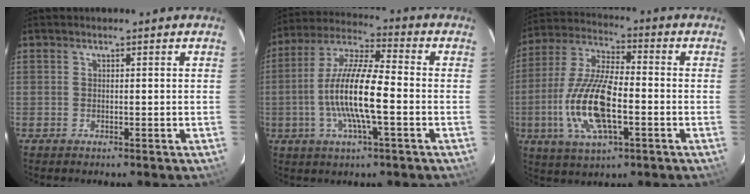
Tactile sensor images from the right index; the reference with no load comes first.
{"total": 13.7, "force": [-2.8, 2.6, 13.1], "torque": [-0.262, 0.000, -0.060]}
{"total": 16.2, "force": [-4.1, 6.0, 14.5], "torque": [-0.308, -0.005, -0.078]}